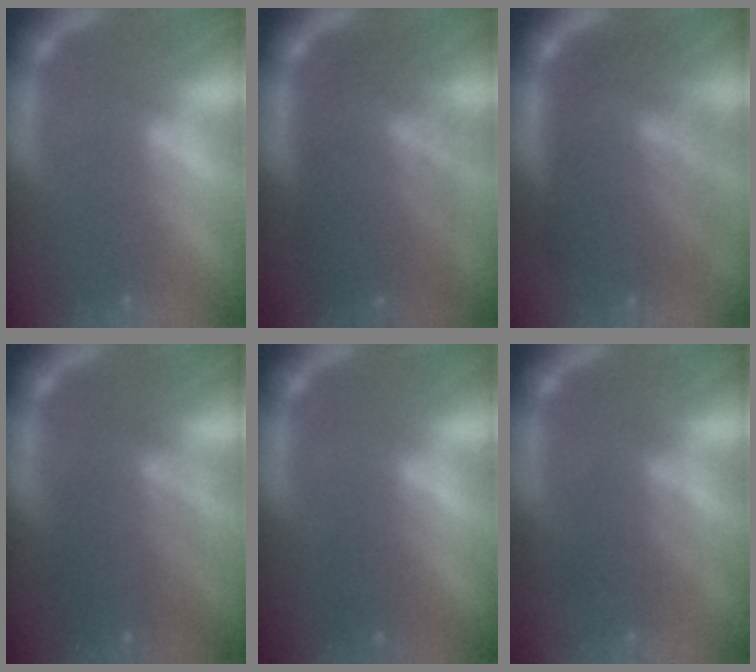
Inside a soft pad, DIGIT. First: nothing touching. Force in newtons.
{"total": 9.1}
{"total": 9.1}
{"total": 6.0}
{"total": 1.9}
{"total": 3.0}